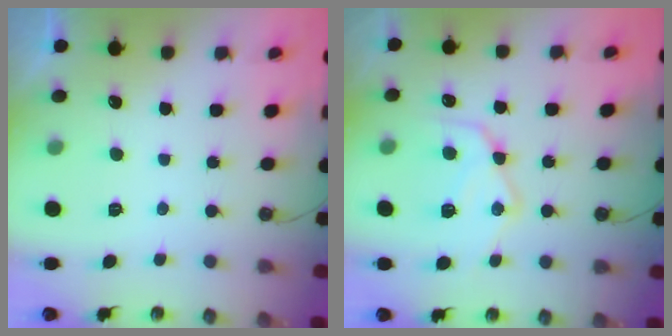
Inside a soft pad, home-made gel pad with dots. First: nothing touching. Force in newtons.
{"total": 15.3, "press": 15.2, "slide": 0.9}